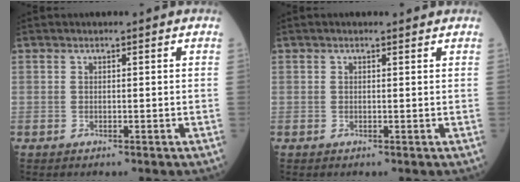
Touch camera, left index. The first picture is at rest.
{"total": 1.8, "force": [1.6, 0.4, 0.6], "torque": [-0.006, 0.010, 0.020]}